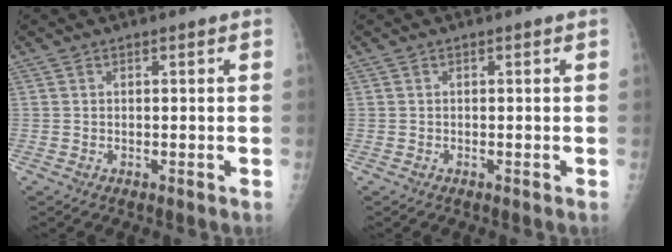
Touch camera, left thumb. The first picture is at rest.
{"total": 0.0}